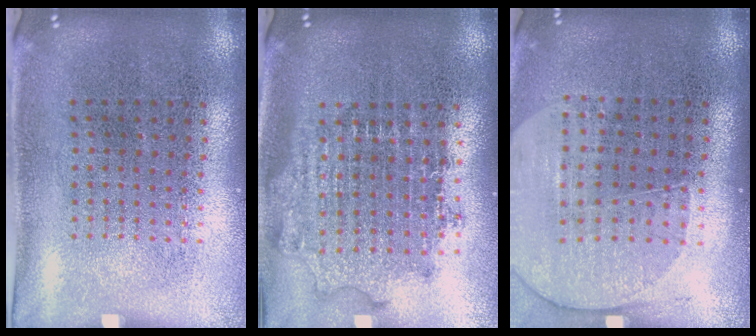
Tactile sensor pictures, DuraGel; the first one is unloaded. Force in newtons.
{"total": 1.9, "press": 1.5, "slide": 1.1}
{"total": 1.7, "press": 1.5, "slide": 0.7}